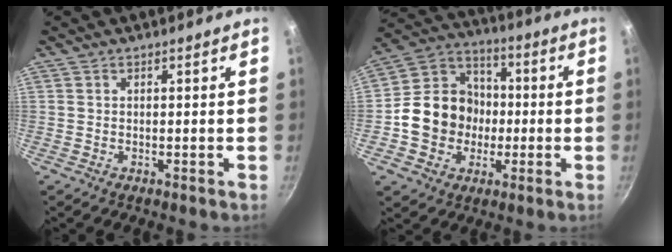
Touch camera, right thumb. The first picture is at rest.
{"total": 14.6, "force": [-2.0, 12.8, 6.7], "torque": [-0.081, 0.035, -0.045]}